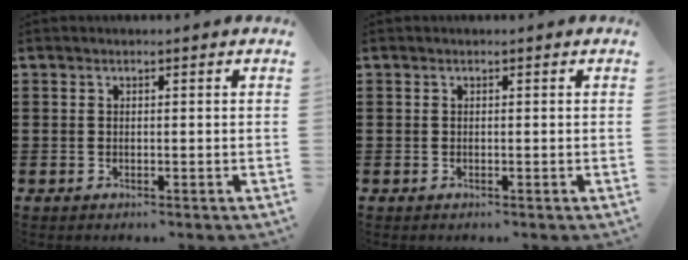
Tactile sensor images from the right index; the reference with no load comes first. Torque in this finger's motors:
{"motor_torque": [-0.35, 0.35, 0.00, 0.00]}